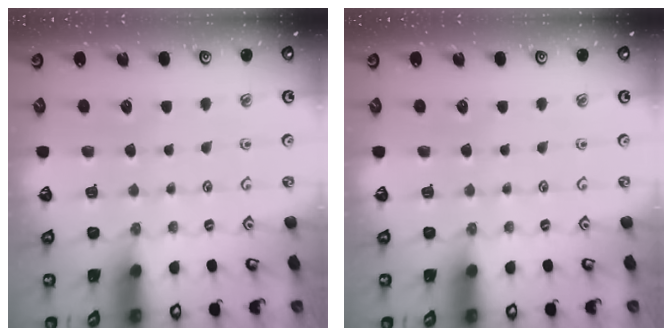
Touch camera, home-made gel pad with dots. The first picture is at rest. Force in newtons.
{"total": 0.0}